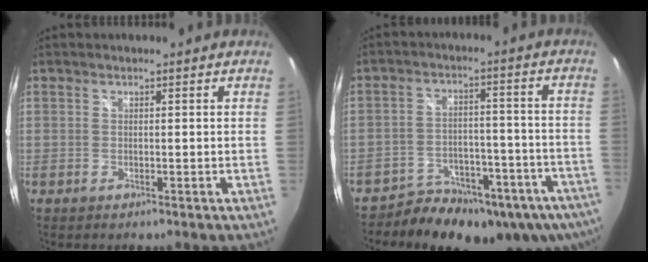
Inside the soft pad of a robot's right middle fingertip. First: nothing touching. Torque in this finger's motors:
{"motor_torque": [0.25, -0.77, 0.08, 0.02]}